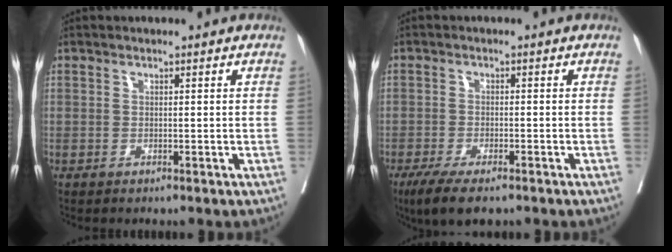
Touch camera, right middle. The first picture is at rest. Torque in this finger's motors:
{"motor_torque": [0.79, -0.67, 0.22, 0.03]}